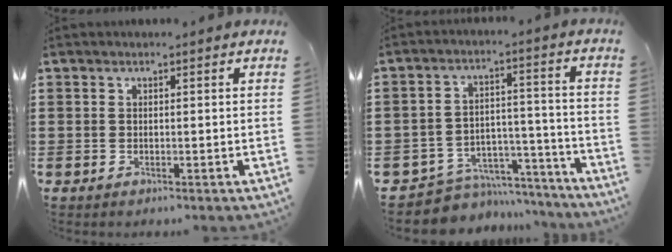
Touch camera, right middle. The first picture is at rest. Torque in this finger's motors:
{"motor_torque": [-0.20, -0.01, 0.01, -0.02]}